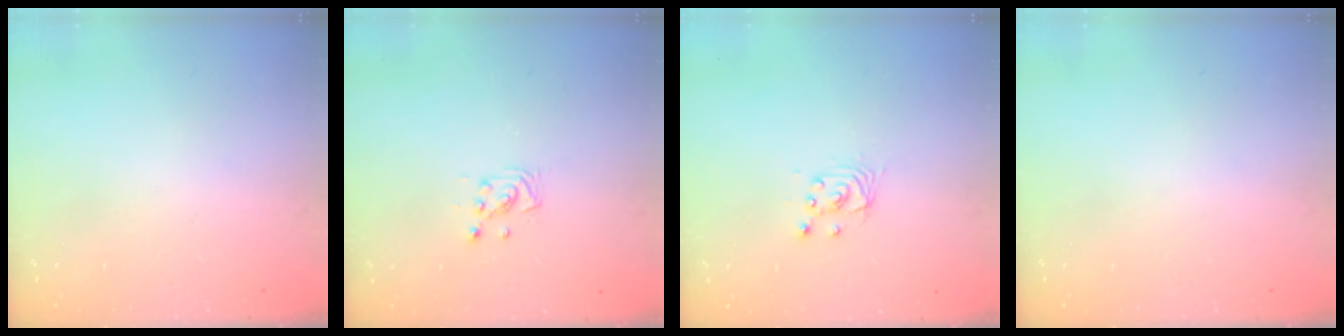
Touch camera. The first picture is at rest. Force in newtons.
{"total": 2.9, "press": 2.9, "slide": 0.3}
{"total": 2.9, "press": 2.9, "slide": 0.1}
{"total": 0.0}